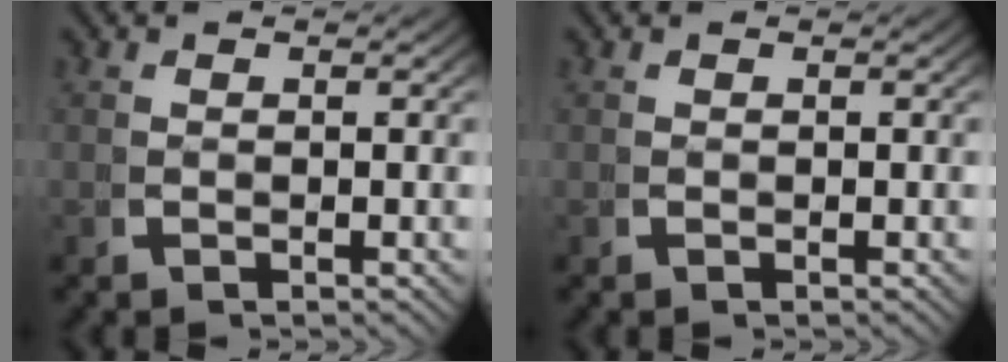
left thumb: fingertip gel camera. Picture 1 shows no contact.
{"total": 0.0}